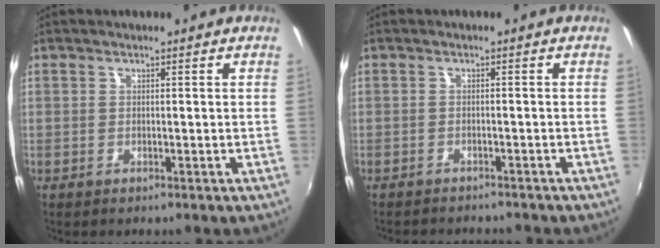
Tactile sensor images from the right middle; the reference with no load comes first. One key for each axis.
{"total": 5.0, "fx": -4.7, "fy": 1.0, "fz": 1.4, "tx": -0.040, "ty": -0.013, "tz": -0.068}